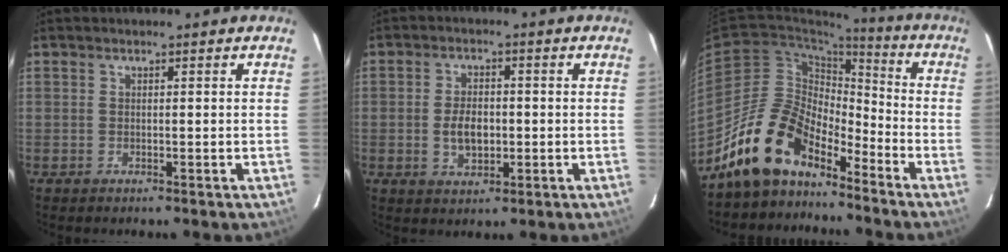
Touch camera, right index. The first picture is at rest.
{"total": 5.5, "force": [-0.6, 3.3, 4.4], "torque": [-0.085, 0.002, -0.005]}
{"total": 14.7, "force": [-11.9, 6.3, 6.0], "torque": [-0.116, 0.020, -0.223]}